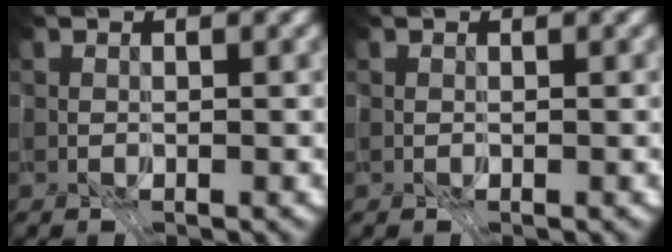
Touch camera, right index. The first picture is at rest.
{"total": 0.0}